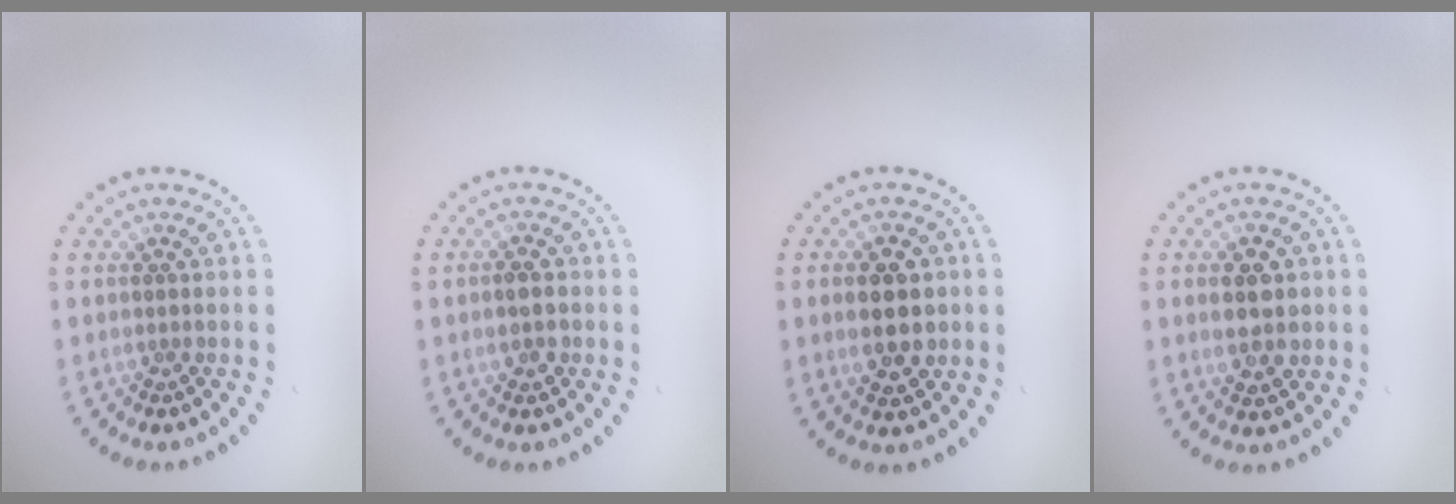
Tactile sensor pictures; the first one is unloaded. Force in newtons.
{"total": 1.8, "press": 1.8, "slide": 0.1}
{"total": 4.2, "press": 4.2, "slide": 0.2}
{"total": 3.3, "press": 3.2, "slide": 0.4}